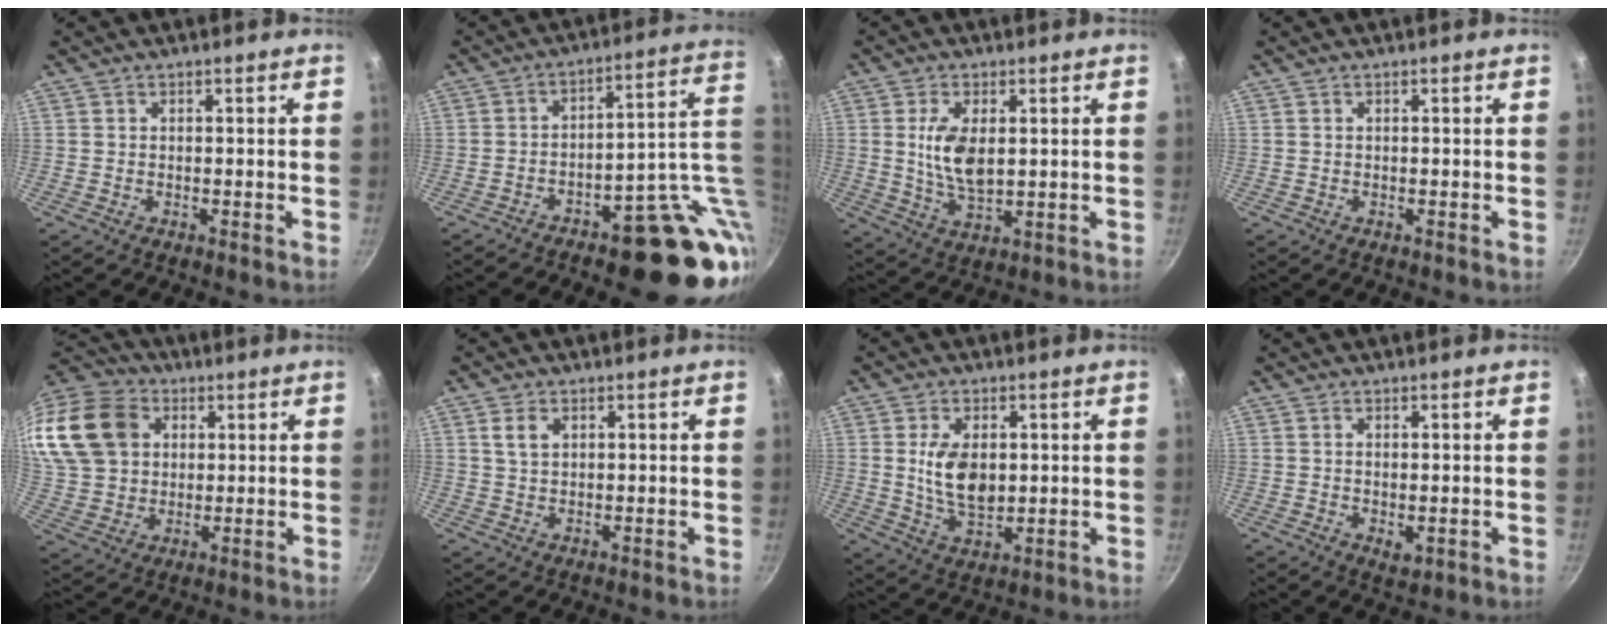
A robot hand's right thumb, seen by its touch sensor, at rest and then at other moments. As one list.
[{"total": 19.5, "force": [-4.0, 8.2, 17.3], "torque": [-0.159, 0.020, -0.042]}, {"total": 8.6, "force": [1.4, 4.4, 7.3], "torque": [-0.138, -0.014, 0.032]}, {"total": 0.0}, {"total": 25.5, "force": [7.9, 19.8, 13.9], "torque": [-0.316, 0.035, 0.153]}, {"total": 3.2, "force": [1.2, 2.2, 2.0], "torque": [-0.029, -0.001, 0.025]}, {"total": 9.2, "force": [1.2, 5.5, 7.3], "torque": [-0.123, -0.018, 0.029]}, {"total": 2.4, "force": [-0.1, 1.3, 2.1], "torque": [-0.032, -0.010, 0.001]}]